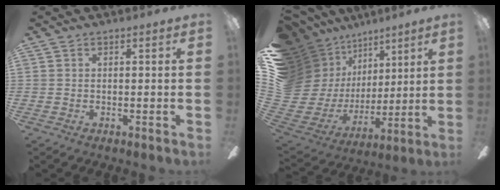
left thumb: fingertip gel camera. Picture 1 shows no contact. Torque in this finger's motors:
{"motor_torque": [2.37, 1.42, 0.98, -1.79, 0.00]}